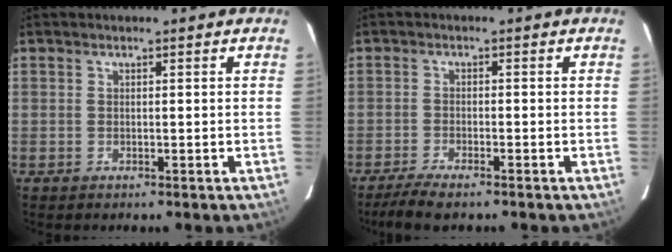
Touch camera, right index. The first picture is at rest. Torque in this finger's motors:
{"motor_torque": [0.01, -0.08, 0.16, 0.03]}